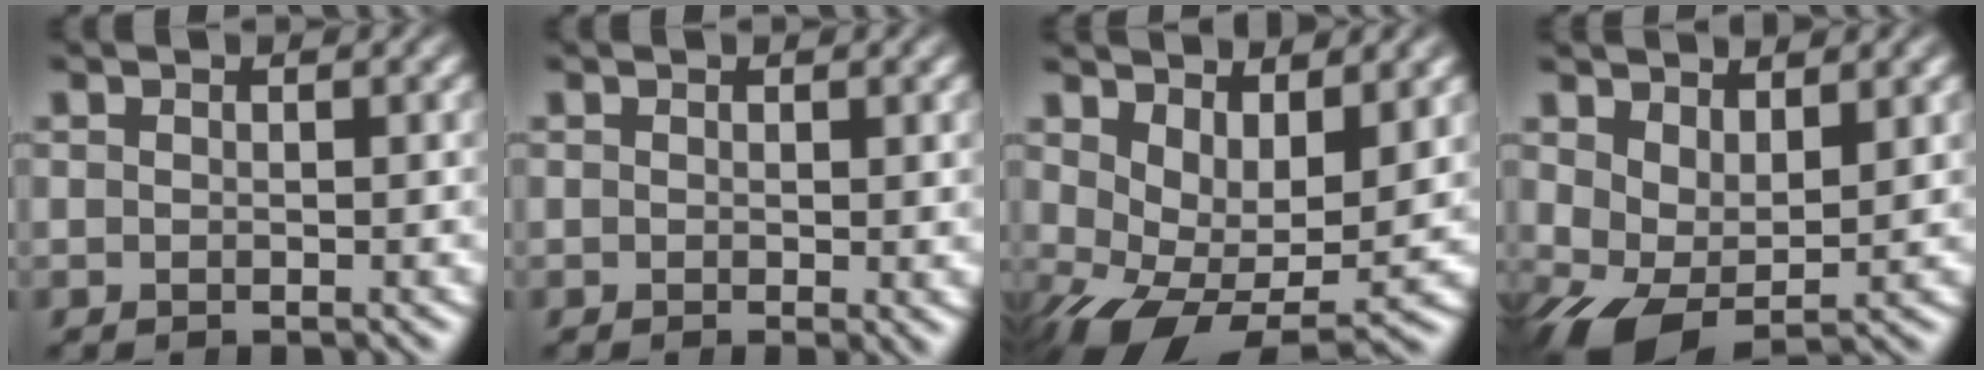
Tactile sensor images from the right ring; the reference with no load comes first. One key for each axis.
{"total": 0.7, "fx": 0.0, "fy": 0.1, "fz": 0.7, "tx": -0.008, "ty": -0.006, "tz": 0.002}
{"total": 8.5, "fx": -2.3, "fy": 5.4, "fz": 6.1, "tx": -0.134, "ty": -0.057, "tz": -0.008}
{"total": 6.0, "fx": -1.7, "fy": 4.5, "fz": 3.5, "tx": -0.091, "ty": -0.042, "tz": -0.014}